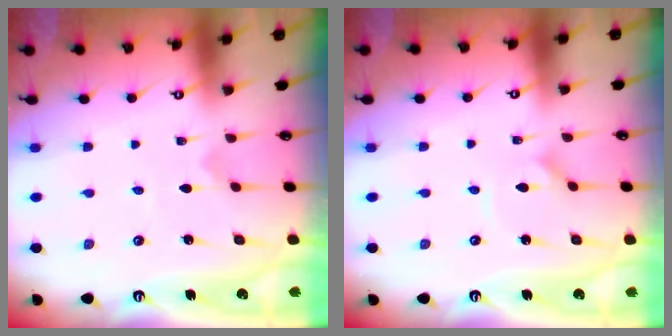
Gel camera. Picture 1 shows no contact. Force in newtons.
{"total": 0.8, "press": 0.8, "slide": 0.1}